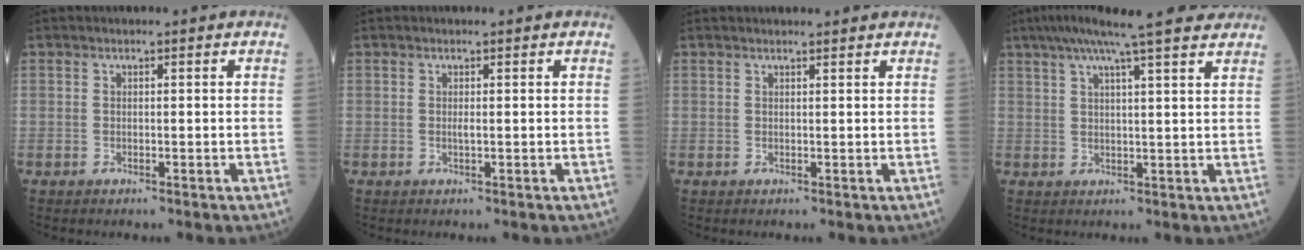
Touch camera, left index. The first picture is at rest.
{"total": 0.5, "force": [0.1, 0.0, 0.5], "torque": [-0.013, -0.001, 0.004]}
{"total": 2.9, "force": [2.8, -0.1, 0.9], "torque": [-0.012, 0.012, 0.033]}
{"total": 14.3, "force": [11.6, 0.9, 8.2], "torque": [-0.135, 0.035, 0.154]}